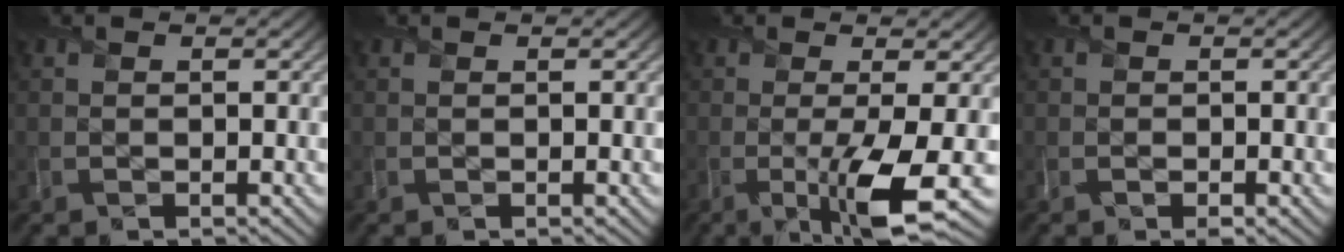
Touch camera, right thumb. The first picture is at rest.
{"total": 0.0}
{"total": 6.5, "force": [-1.4, 1.1, 6.3], "torque": [-0.110, -0.012, -0.022]}
{"total": 1.0, "force": [-0.6, 0.7, 0.5], "torque": [-0.008, -0.006, -0.010]}